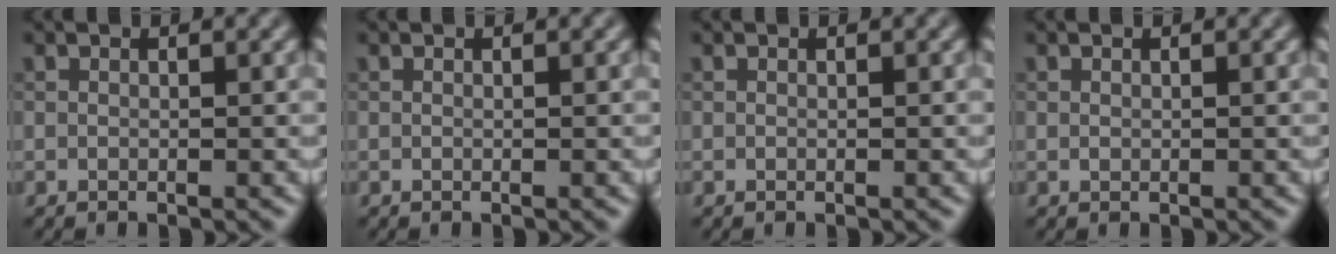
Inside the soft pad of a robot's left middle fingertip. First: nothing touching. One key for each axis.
{"total": 0.0}
{"total": 0.0}
{"total": 0.0}